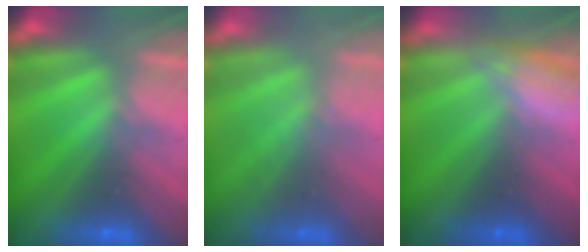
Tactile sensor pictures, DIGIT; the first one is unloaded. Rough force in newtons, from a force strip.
{"total": 2.3}
{"total": 2.8}